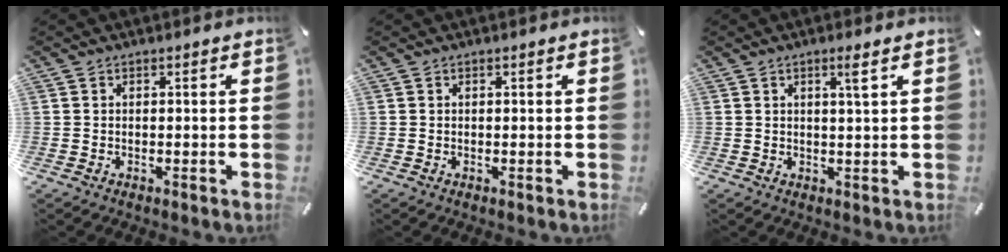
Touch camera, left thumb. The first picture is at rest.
{"total": 0.0}
{"total": 3.1, "force": [1.6, 0.1, 2.7], "torque": [-0.056, -0.002, 0.025]}